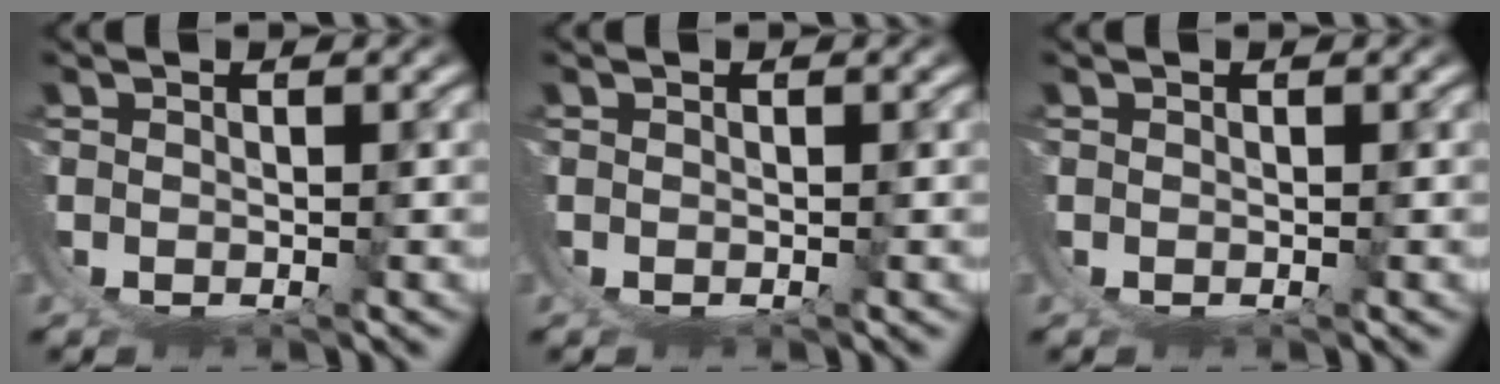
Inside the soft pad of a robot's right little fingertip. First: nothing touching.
{"total": 0.0}
{"total": 0.0}